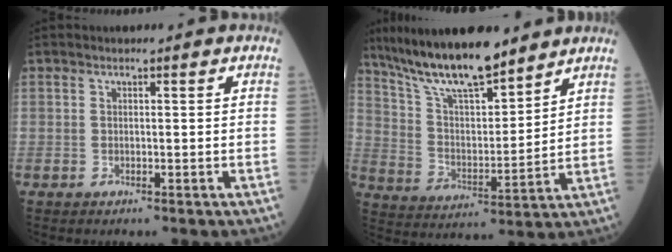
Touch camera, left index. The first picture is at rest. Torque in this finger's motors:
{"motor_torque": [0.12, -0.29, 0.41, 0.08]}